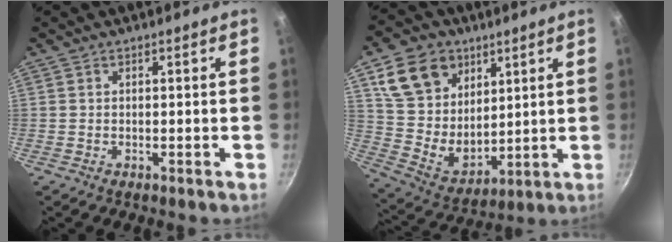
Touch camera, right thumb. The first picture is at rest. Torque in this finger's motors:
{"motor_torque": [0.21, 2.31, 0.09, -0.05, 0.04]}